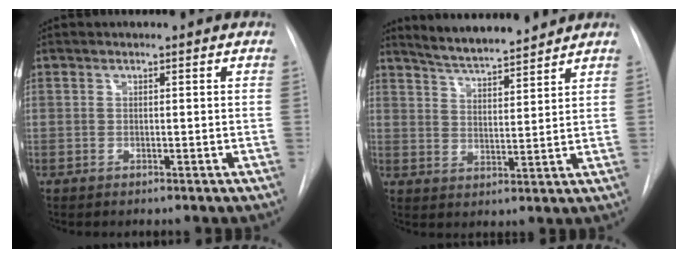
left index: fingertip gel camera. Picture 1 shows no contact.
{"total": 9.1, "force": [8.6, 0.5, 2.8], "torque": [-0.053, 0.007, 0.144]}